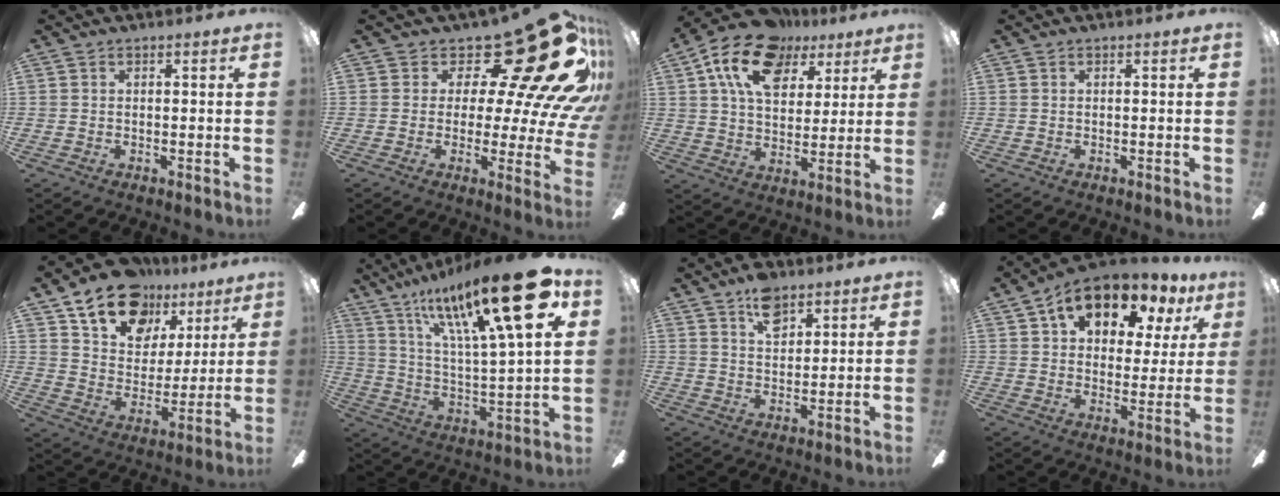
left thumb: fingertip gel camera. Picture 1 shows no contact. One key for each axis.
{"total": 23.1, "fx": 12.2, "fy": 8.8, "fz": 17.6, "tx": -0.226, "ty": -0.100, "tz": 0.212}
{"total": 17.4, "fx": 9.2, "fy": 10.9, "fz": 9.9, "tx": -0.170, "ty": -0.025, "tz": 0.167}
{"total": 0.0}
{"total": 18.2, "fx": 12.4, "fy": 11.0, "fz": 7.4, "tx": -0.126, "ty": -0.073, "tz": 0.227}
{"total": 25.5, "fx": 14.6, "fy": 5.7, "fz": 20.1, "tx": -0.319, "ty": -0.081, "tz": 0.224}
{"total": 8.0, "fx": 5.2, "fy": 4.5, "fz": 4.1, "tx": -0.055, "ty": -0.019, "tz": 0.091}
{"total": 13.2, "fx": 9.4, "fy": 6.8, "fz": 6.3, "tx": -0.107, "ty": -0.048, "tz": 0.169}